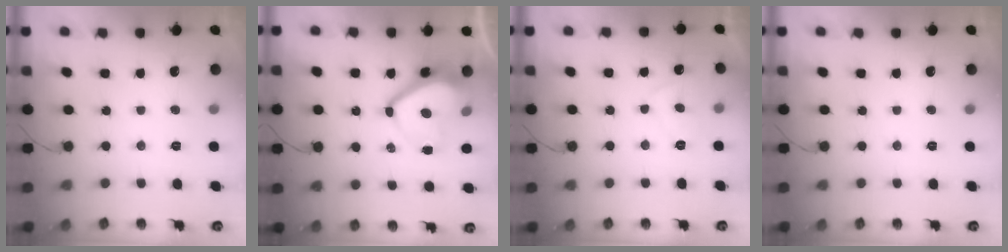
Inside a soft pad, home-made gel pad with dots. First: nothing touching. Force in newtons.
{"total": 12.1, "press": 12.0, "slide": 1.0}
{"total": 2.8, "press": 2.8, "slide": 0.4}
{"total": 0.0}